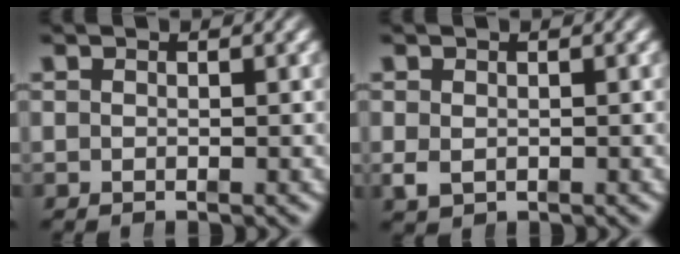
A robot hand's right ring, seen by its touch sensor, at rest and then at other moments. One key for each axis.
{"total": 1.2, "fx": -0.4, "fy": 0.8, "fz": 0.8, "tx": -0.024, "ty": -0.015, "tz": 0.005}